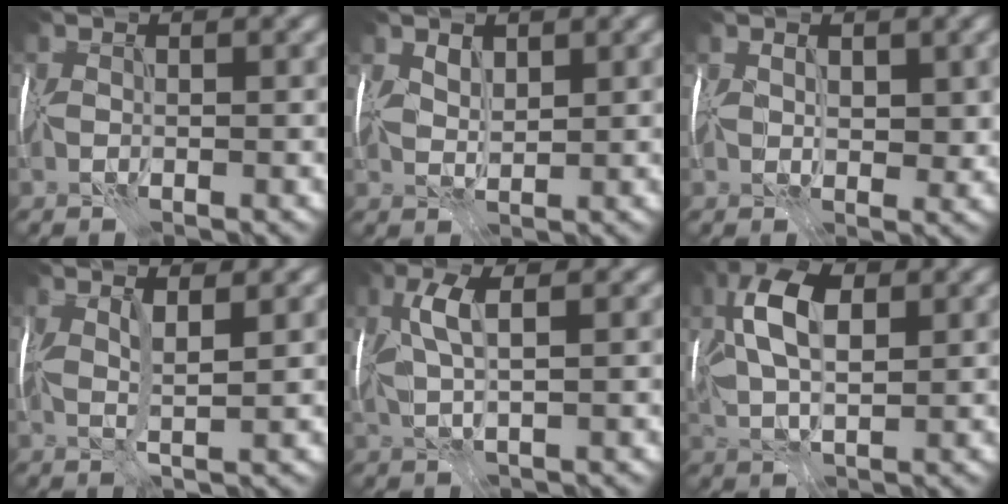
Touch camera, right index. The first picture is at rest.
{"total": 1.3, "force": [1.1, 0.6, 0.4], "torque": [-0.013, 0.005, 0.025]}
{"total": 2.3, "force": [0.8, 1.4, 1.7], "torque": [-0.030, 0.004, 0.022]}
{"total": 2.1, "force": [1.1, 0.2, 1.8], "torque": [-0.034, 0.005, 0.021]}
{"total": 3.4, "force": [1.2, 0.8, 3.1], "torque": [-0.069, 0.012, 0.025]}
{"total": 7.0, "force": [2.0, 3.6, 5.7], "torque": [-0.131, 0.023, 0.033]}